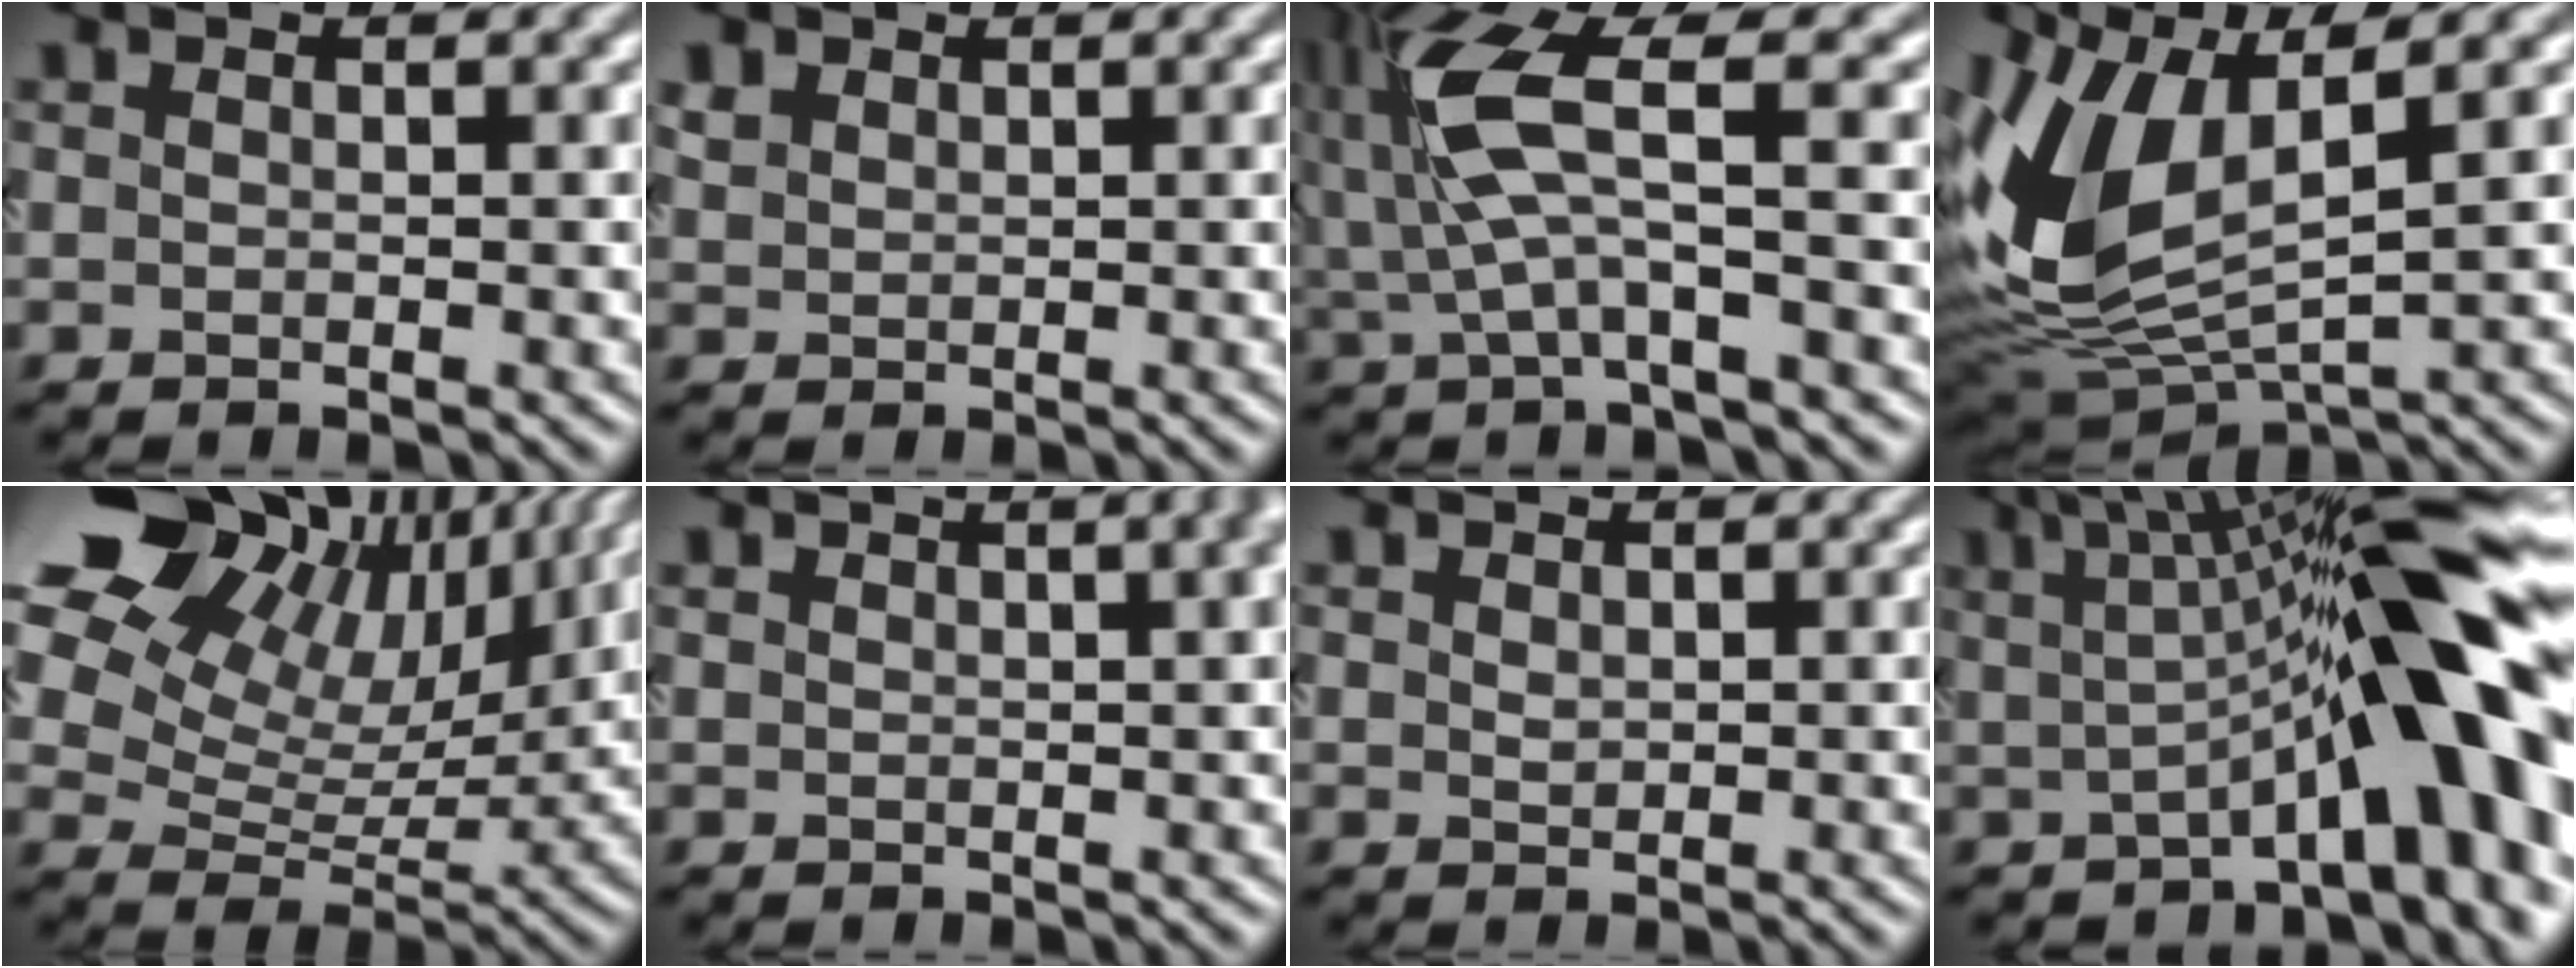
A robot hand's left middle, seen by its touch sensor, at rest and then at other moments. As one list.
[{"total": 0.9, "force": [0.7, 0.5, -0.2], "torque": [0.005, 0.006, 0.019]}, {"total": 6.9, "force": [1.3, 2.2, 6.4], "torque": [-0.147, 0.014, 0.022]}, {"total": 10.9, "force": [2.1, 4.9, 9.5], "torque": [-0.223, 0.002, 0.047]}, {"total": 15.1, "force": [9.0, 8.6, 8.6], "torque": [-0.185, 0.056, 0.148]}, {"total": 3.9, "force": [1.5, 2.1, 2.9], "torque": [0.003, 0.030, 0.015]}, {"total": 0.6, "force": [0.3, 0.4, 0.4], "torque": [-0.007, 0.006, 0.010]}, {"total": 12.2, "force": [0.0, 2.7, 11.9], "torque": [-0.143, 0.029, -0.002]}]